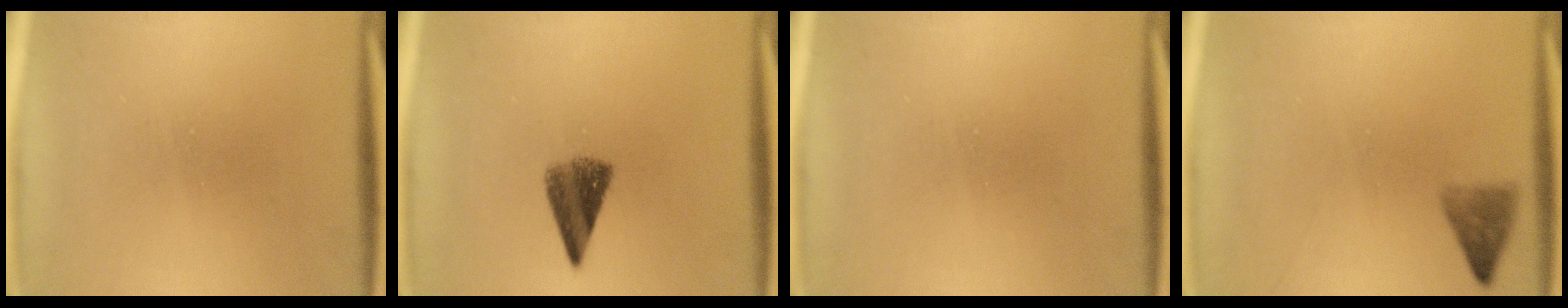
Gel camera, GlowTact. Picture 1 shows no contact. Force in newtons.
{"total": 5.4}
{"total": 0.0}
{"total": 2.0}